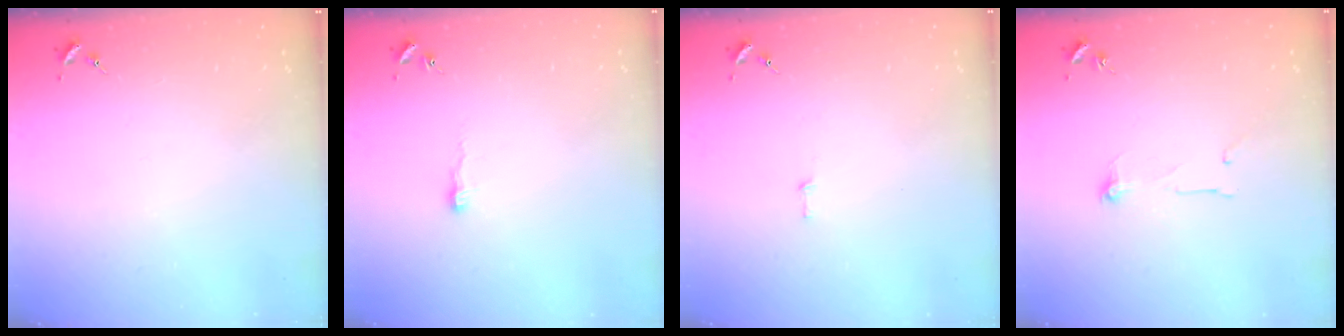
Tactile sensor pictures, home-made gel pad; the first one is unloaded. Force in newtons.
{"total": 4.4, "press": 4.4, "slide": 0.5}
{"total": 2.6, "press": 2.6, "slide": 0.2}
{"total": 4.8, "press": 4.8, "slide": 0.4}